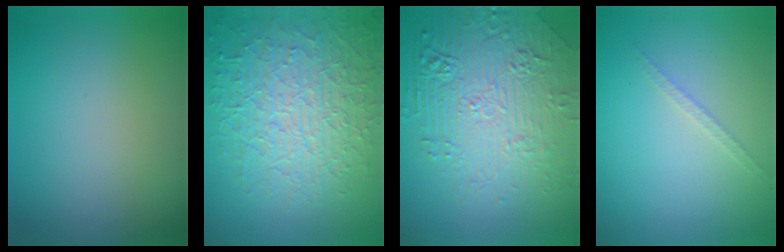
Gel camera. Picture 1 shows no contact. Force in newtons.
{"total": 8.9, "press": 6.2, "slide": 6.4}
{"total": 8.3, "press": 5.8, "slide": 5.9}
{"total": 1.1, "press": 1.1, "slide": 0.2}